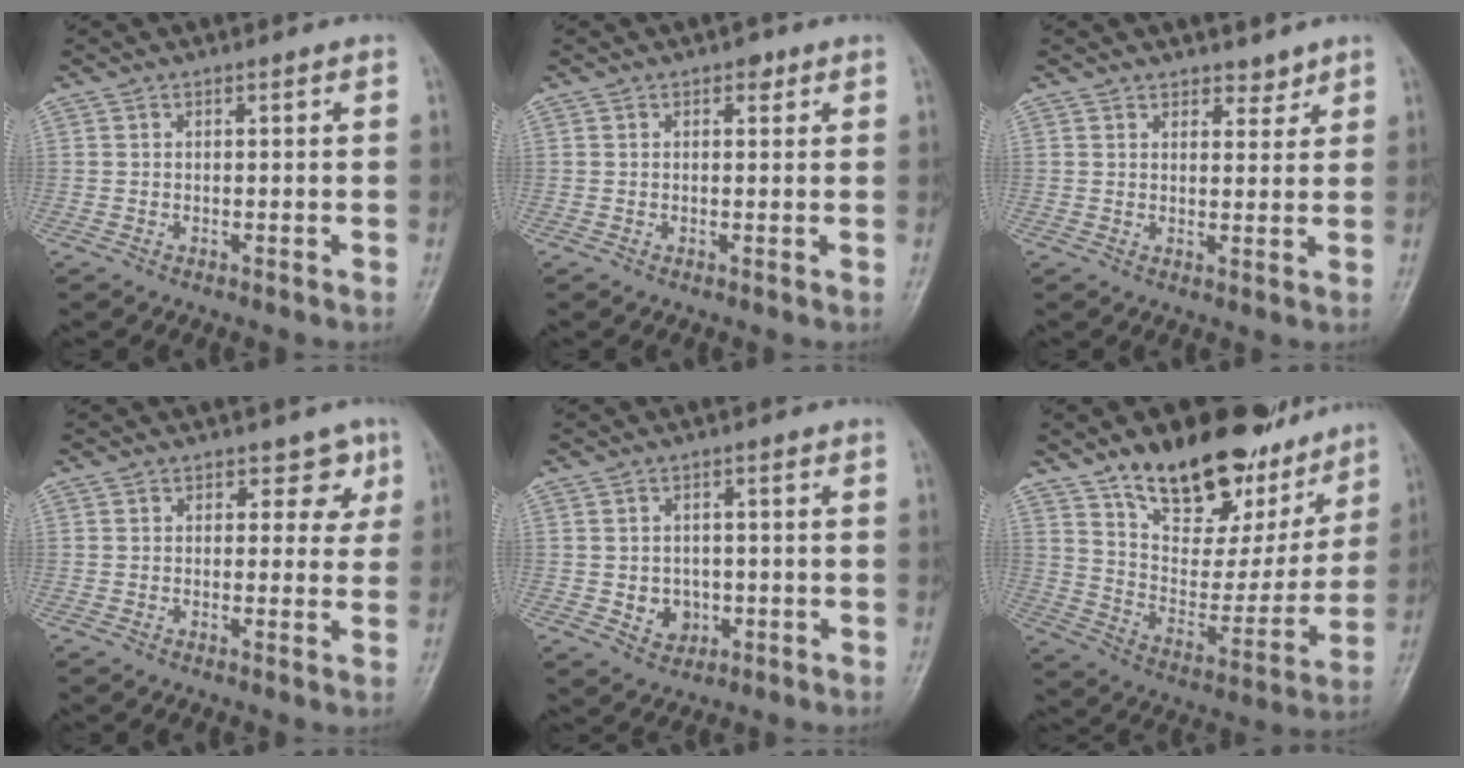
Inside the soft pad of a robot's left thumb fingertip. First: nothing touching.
{"total": 1.5, "force": [0.8, 1.0, 0.8], "torque": [0.002, -0.001, 0.007]}
{"total": 2.8, "force": [2.4, 1.4, 0.6], "torque": [0.012, -0.016, 0.033]}
{"total": 4.2, "force": [1.9, 3.1, 2.0], "torque": [0.014, -0.005, 0.017]}
{"total": 4.5, "force": [-0.8, 3.9, 2.0], "torque": [-0.011, 0.003, -0.005]}
{"total": 25.6, "force": [16.9, 12.7, 14.4], "torque": [-0.166, -0.060, 0.270]}